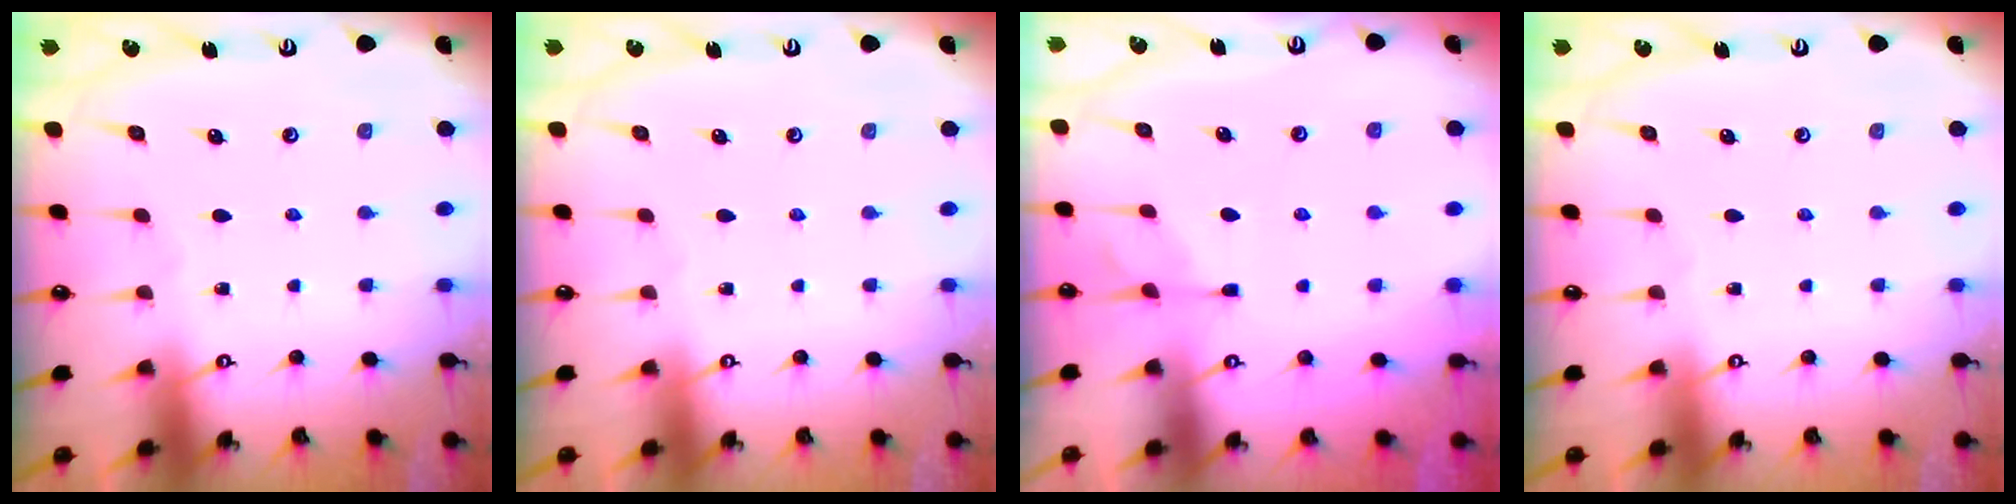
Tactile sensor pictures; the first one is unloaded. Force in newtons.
{"total": 0.0}
{"total": 6.6, "press": 6.5, "slide": 1.4}
{"total": 0.0}